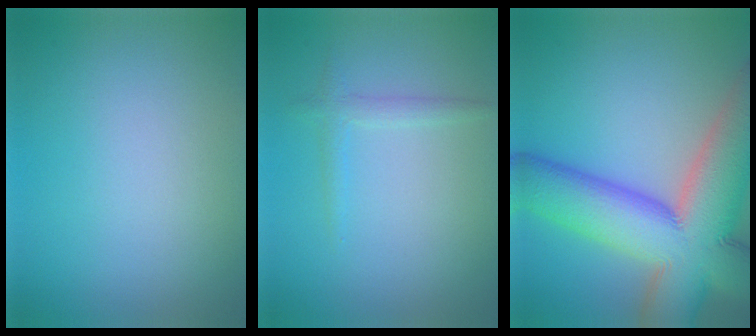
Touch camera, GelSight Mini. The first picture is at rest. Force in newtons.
{"total": 1.3, "press": 1.3, "slide": 0.0}
{"total": 16.2, "press": 16.1, "slide": 1.0}